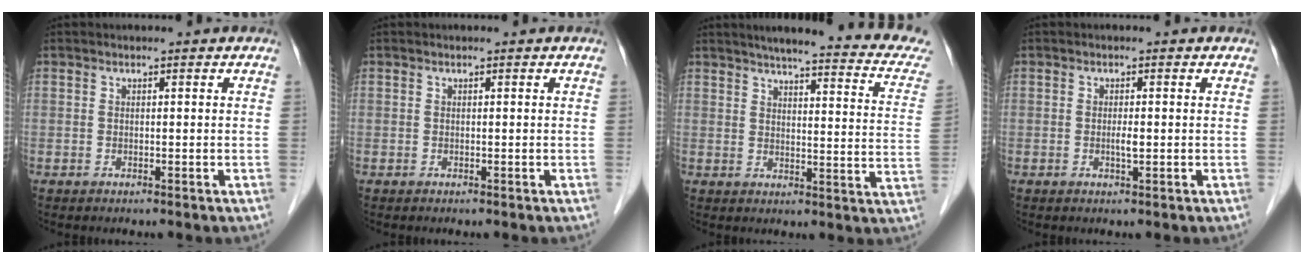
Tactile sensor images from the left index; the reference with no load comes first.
{"total": 0.0}
{"total": 21.8, "force": [19.3, 1.9, 10.0], "torque": [-0.118, -0.038, 0.215]}
{"total": 1.3, "force": [-0.2, 0.2, 1.3], "torque": [-0.024, -0.001, -0.002]}